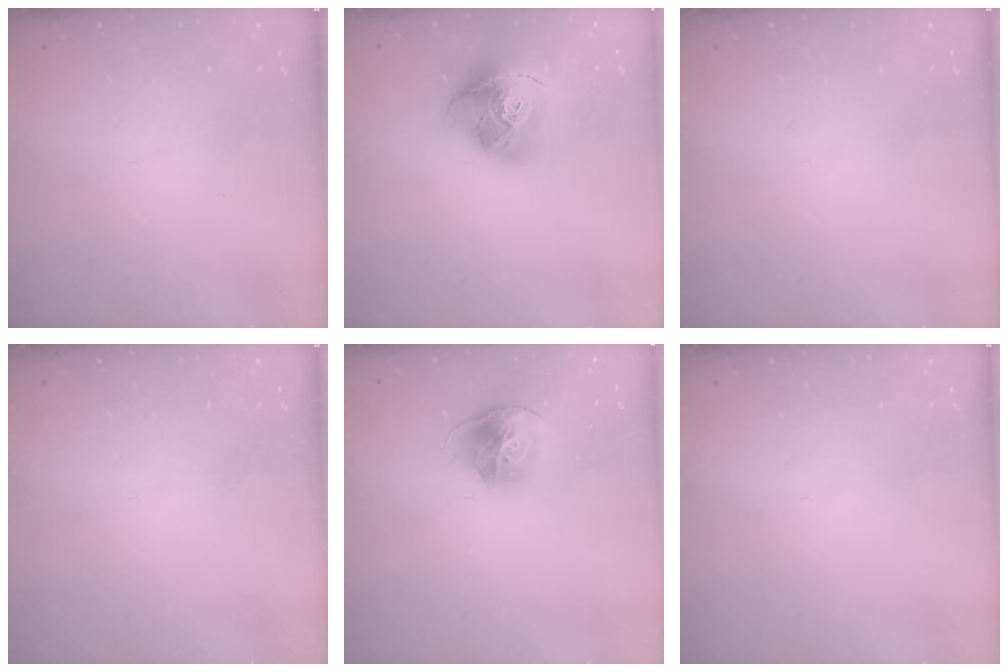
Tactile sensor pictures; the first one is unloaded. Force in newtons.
{"total": 18.0, "press": 17.9, "slide": 1.9}
{"total": 0.0}
{"total": 0.0}
{"total": 14.8, "press": 14.7, "slide": 1.6}
{"total": 0.0}